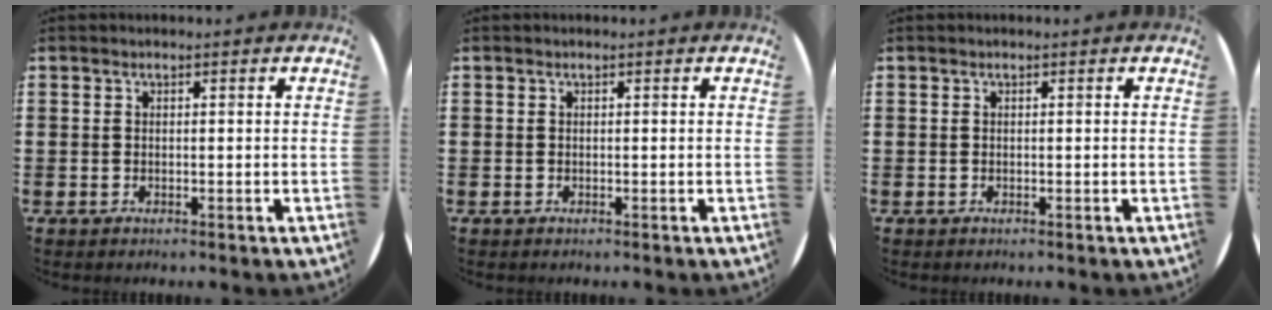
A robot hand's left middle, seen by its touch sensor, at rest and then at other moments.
{"total": 0.0}
{"total": 0.0}